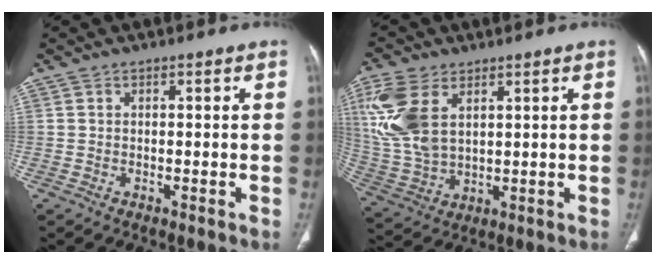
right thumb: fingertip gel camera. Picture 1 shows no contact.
{"total": 14.1, "force": [5.1, 8.3, 10.2], "torque": [-0.236, -0.011, 0.116]}